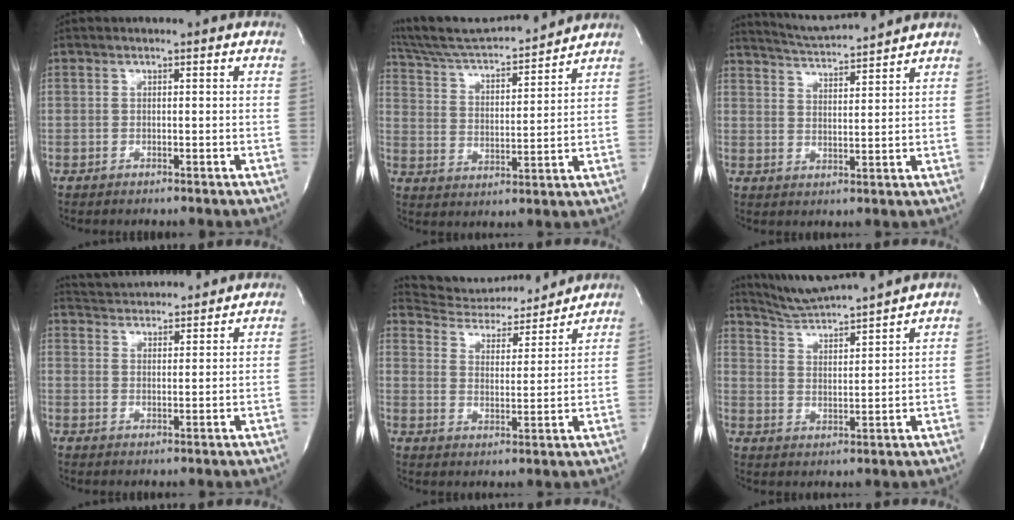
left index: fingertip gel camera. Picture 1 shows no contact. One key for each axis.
{"total": 16.1, "fx": 15.0, "fy": 1.0, "fz": 5.7, "tx": -0.101, "ty": 0.010, "tz": 0.243}
{"total": 8.1, "fx": 7.8, "fy": -0.8, "fz": 2.2, "tx": -0.049, "ty": 0.007, "tz": 0.130}
{"total": 10.0, "fx": 9.6, "fy": 1.4, "fz": 2.3, "tx": -0.042, "ty": 0.019, "tz": 0.138}
{"total": 12.4, "fx": 12.0, "fy": 2.0, "fz": 2.2, "tx": -0.031, "ty": -0.008, "tz": 0.180}
{"total": 10.1, "fx": 9.6, "fy": -1.0, "fz": 3.0, "tx": -0.060, "ty": 0.004, "tz": 0.165}